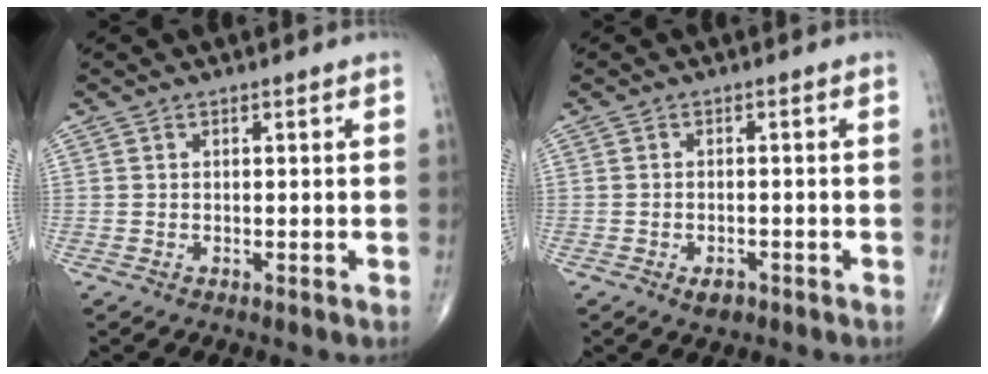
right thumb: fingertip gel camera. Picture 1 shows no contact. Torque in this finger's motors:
{"motor_torque": [-0.20, 0.15, 0.15, 0.15, 0.06]}